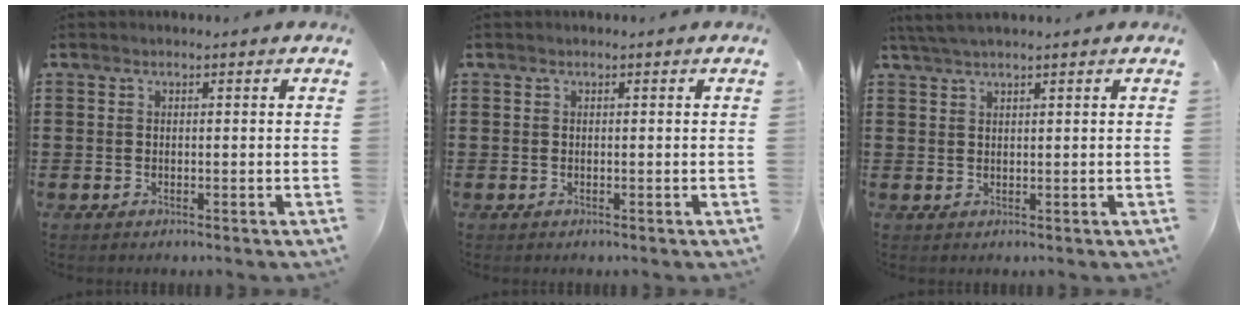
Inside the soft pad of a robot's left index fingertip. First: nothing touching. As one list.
[{"total": 0.0}, {"total": 2.3, "force": [1.9, 0.1, 1.3], "torque": [-0.029, 0.002, 0.036]}]